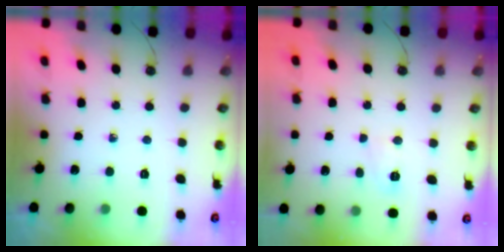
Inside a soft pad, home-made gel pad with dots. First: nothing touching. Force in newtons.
{"total": 4.1, "press": 4.0, "slide": 0.5}